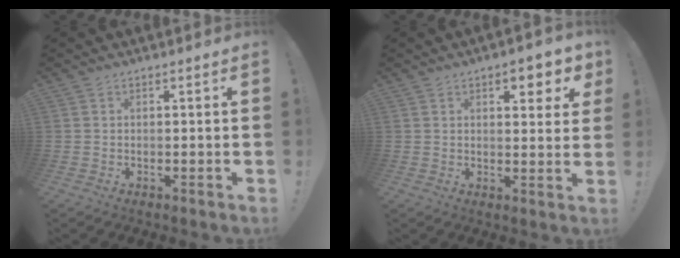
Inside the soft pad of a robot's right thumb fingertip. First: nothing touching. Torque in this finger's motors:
{"motor_torque": [-0.72, 0.87, 0.41, -0.03, 0.27]}